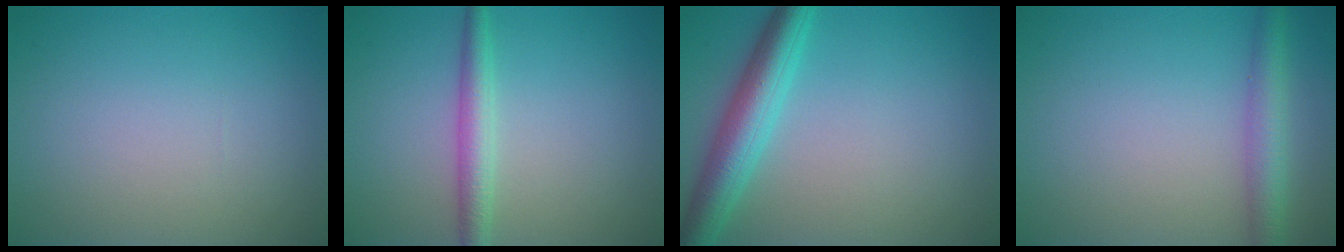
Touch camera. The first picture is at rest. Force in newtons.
{"total": 2.7, "press": 2.7, "slide": 0.0}
{"total": 5.1, "press": 5.1, "slide": 0.1}
{"total": 3.2, "press": 3.2, "slide": 0.1}